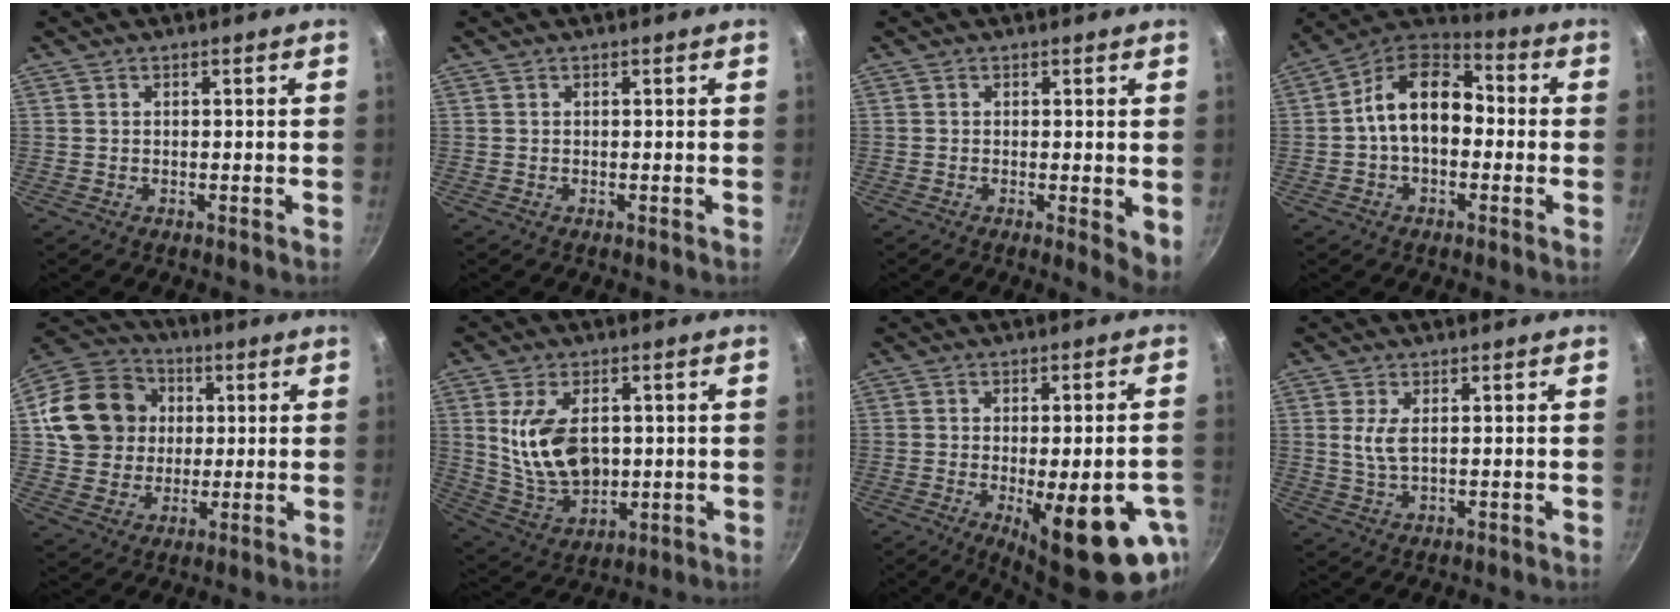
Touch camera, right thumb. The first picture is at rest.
{"total": 0.0}
{"total": 4.2, "force": [-0.2, 1.4, 4.0], "torque": [-0.051, -0.013, -0.004]}
{"total": 14.3, "force": [-0.3, 9.6, 10.6], "torque": [-0.141, 0.045, -0.028]}
{"total": 16.4, "force": [2.8, 14.4, 7.3], "torque": [-0.116, 0.023, 0.047]}
{"total": 13.6, "force": [1.7, 8.5, 10.4], "torque": [-0.172, -0.020, 0.047]}
{"total": 18.5, "force": [-6.6, 5.9, 16.2], "torque": [-0.185, -0.001, -0.075]}
{"total": 3.5, "force": [0.8, 1.5, 3.1], "torque": [-0.064, -0.006, 0.019]}